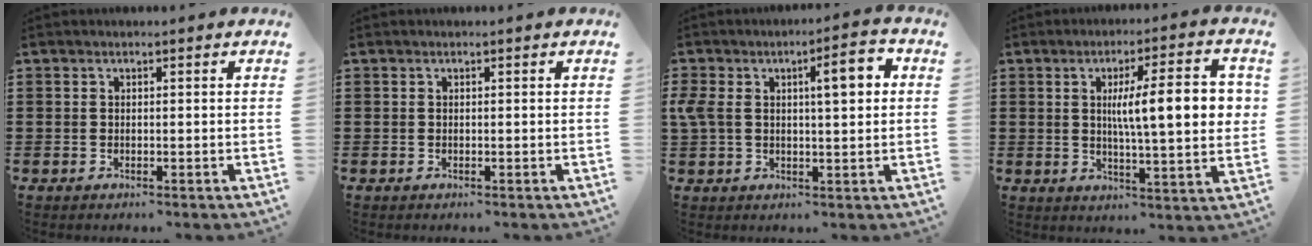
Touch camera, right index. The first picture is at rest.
{"total": 0.0}
{"total": 7.9, "force": [2.0, 3.0, 7.0], "torque": [-0.117, 0.004, 0.024]}
{"total": 11.6, "force": [1.9, 2.3, 11.2], "torque": [-0.182, 0.002, 0.023]}